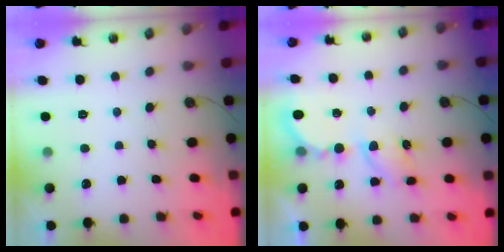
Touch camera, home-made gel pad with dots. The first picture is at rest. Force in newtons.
{"total": 6.3, "press": 6.3, "slide": 0.6}